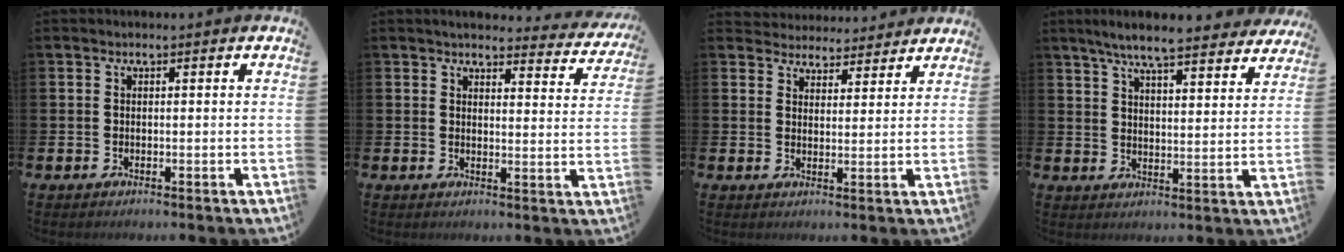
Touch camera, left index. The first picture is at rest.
{"total": 3.8, "force": [3.6, 0.8, 0.6], "torque": [-0.009, -0.029, 0.059]}
{"total": 3.9, "force": [3.8, 1.0, -0.4], "torque": [-0.002, -0.027, 0.066]}
{"total": 7.2, "force": [6.7, 0.8, 2.5], "torque": [-0.060, -0.037, 0.117]}